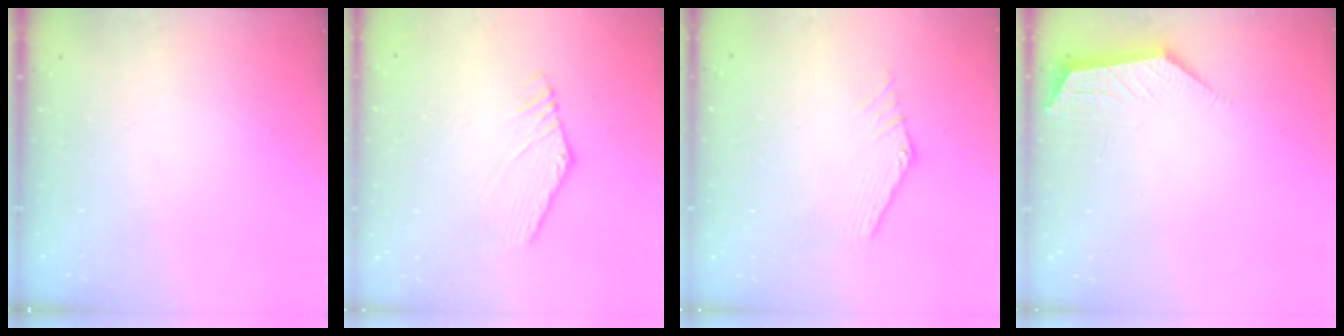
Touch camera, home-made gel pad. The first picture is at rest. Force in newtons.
{"total": 3.4, "press": 3.4, "slide": 0.0}
{"total": 0.7, "press": 0.6, "slide": 0.3}
{"total": 1.8, "press": 1.8, "slide": 0.4}